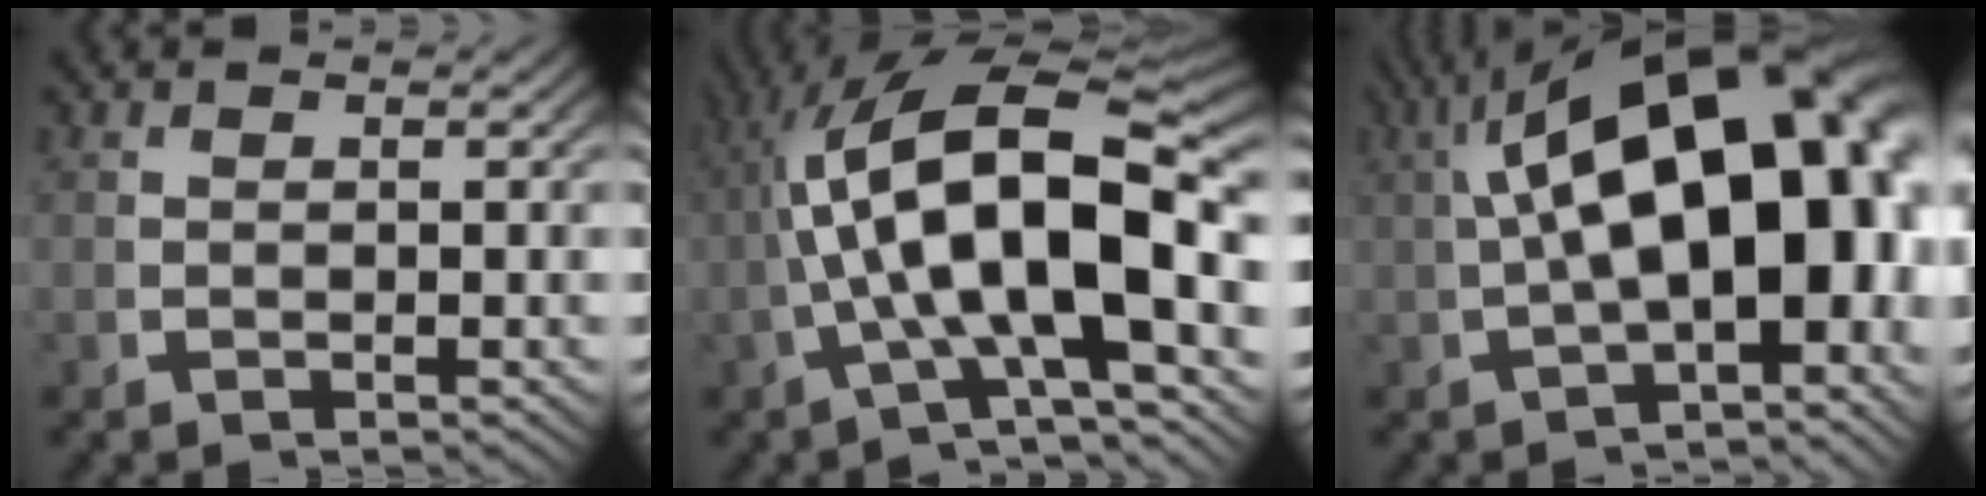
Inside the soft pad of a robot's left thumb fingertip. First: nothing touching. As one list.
[{"total": 16.6, "force": [0.1, 8.5, 14.3], "torque": [-0.252, -0.028, 0.014]}, {"total": 20.1, "force": [0.8, 10.3, 17.3], "torque": [-0.257, -0.037, 0.037]}]